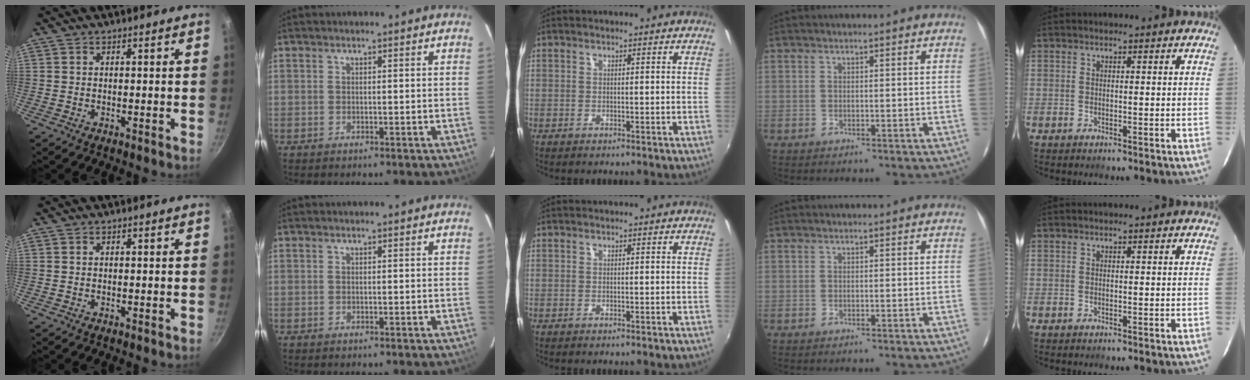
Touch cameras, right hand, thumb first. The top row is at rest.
{}